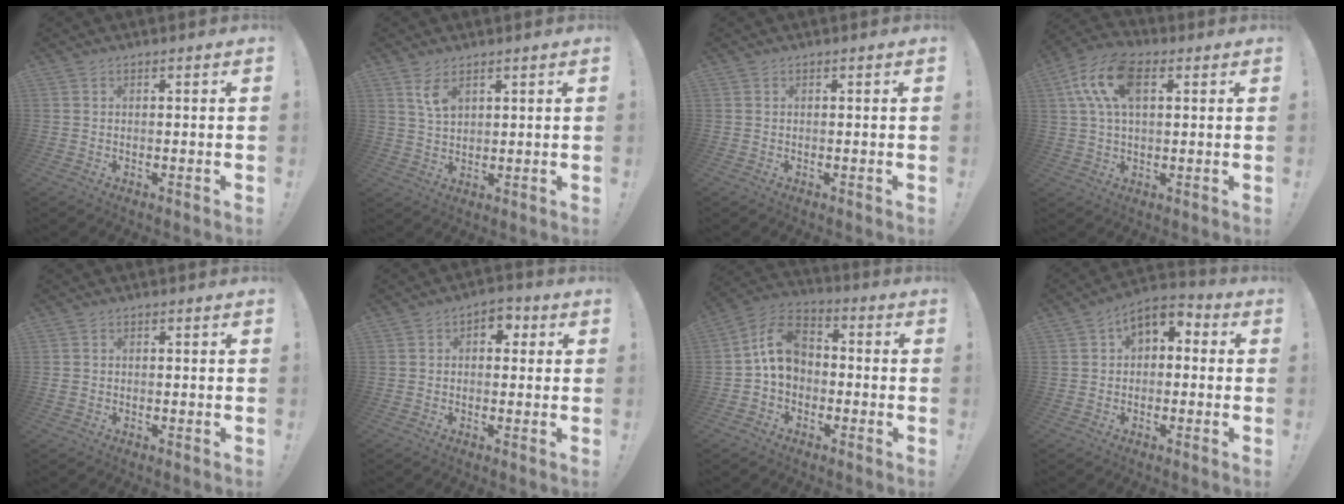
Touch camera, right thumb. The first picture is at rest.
{"total": 5.7, "force": [3.3, 2.8, 3.8], "torque": [-0.061, -0.018, 0.058]}
{"total": 0.0}
{"total": 13.8, "force": [4.4, 7.7, 10.6], "torque": [-0.207, 0.003, 0.083]}
{"total": 1.1, "force": [-0.2, 1.0, 0.5], "torque": [-0.011, 0.005, -0.002]}
{"total": 4.1, "force": [0.5, 3.2, 2.4], "torque": [-0.032, 0.005, 0.005]}
{"total": 11.1, "force": [0.5, 8.6, 7.0], "torque": [-0.121, 0.017, 0.017]}
{"total": 6.3, "force": [1.3, 4.5, 4.1], "torque": [-0.067, 0.010, 0.030]}